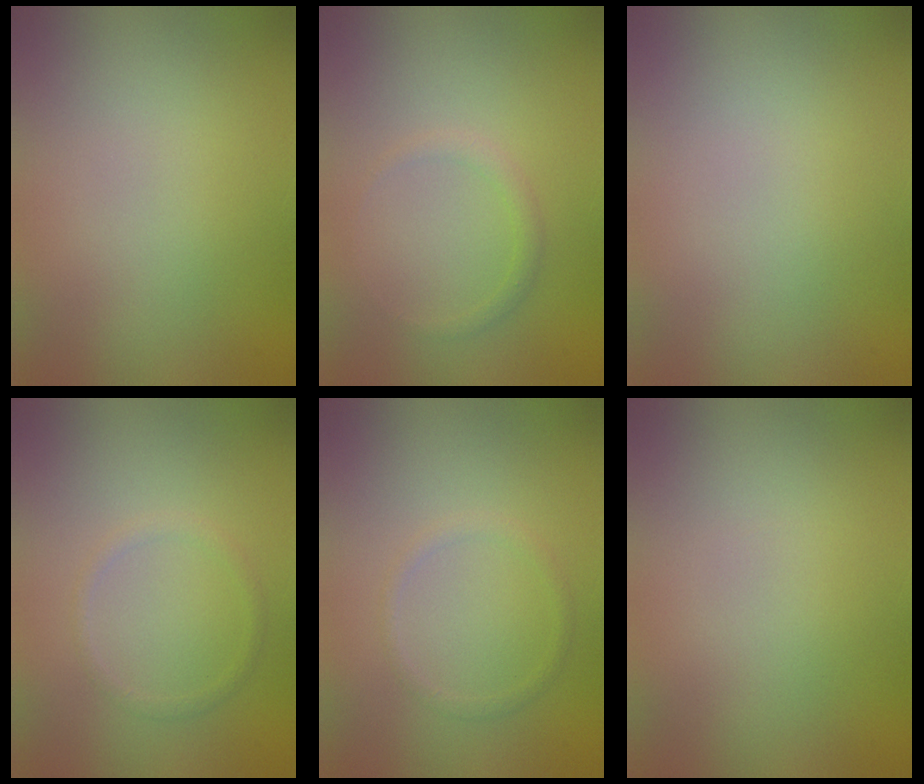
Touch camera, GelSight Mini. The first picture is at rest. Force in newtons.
{"total": 1.0, "press": 1.0, "slide": 0.1}
{"total": 0.0}
{"total": 1.0, "press": 0.9, "slide": 0.0}
{"total": 1.0, "press": 0.9, "slide": 0.0}
{"total": 0.0}